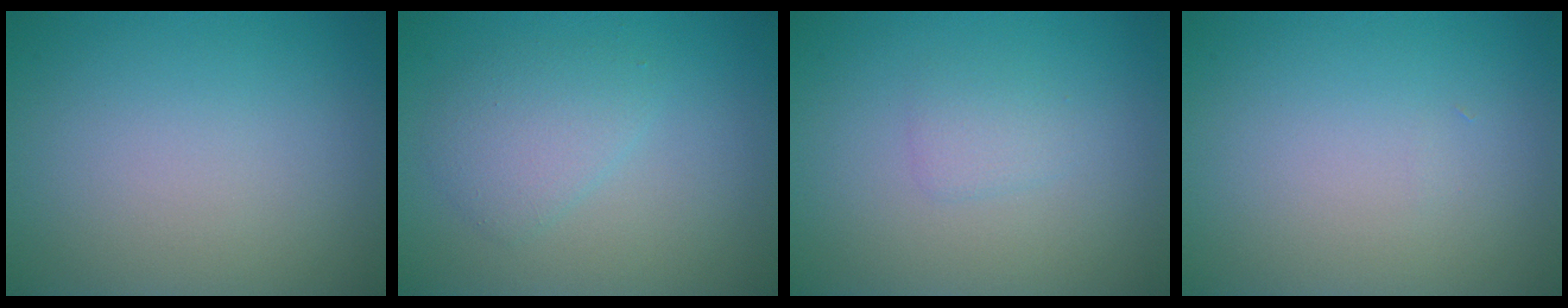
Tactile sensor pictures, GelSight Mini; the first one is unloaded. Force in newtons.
{"total": 2.6, "press": 2.6, "slide": 0.2}
{"total": 1.2, "press": 1.2, "slide": 0.1}
{"total": 0.0}